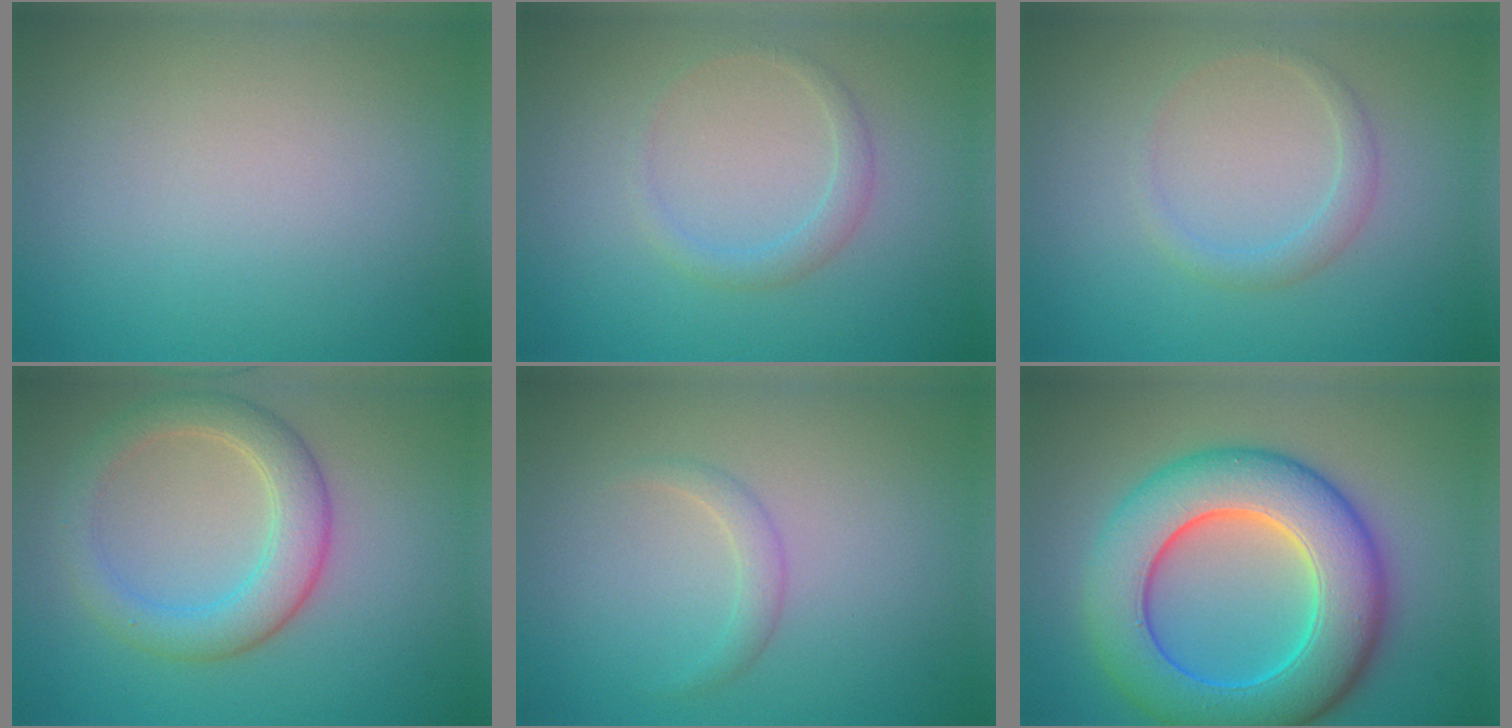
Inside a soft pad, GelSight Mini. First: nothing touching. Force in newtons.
{"total": 1.5, "press": 1.5, "slide": 0.1}
{"total": 1.5, "press": 1.5, "slide": 0.1}
{"total": 4.5, "press": 4.5, "slide": 0.3}
{"total": 1.2, "press": 1.2, "slide": 0.0}
{"total": 10.8, "press": 10.8, "slide": 0.1}